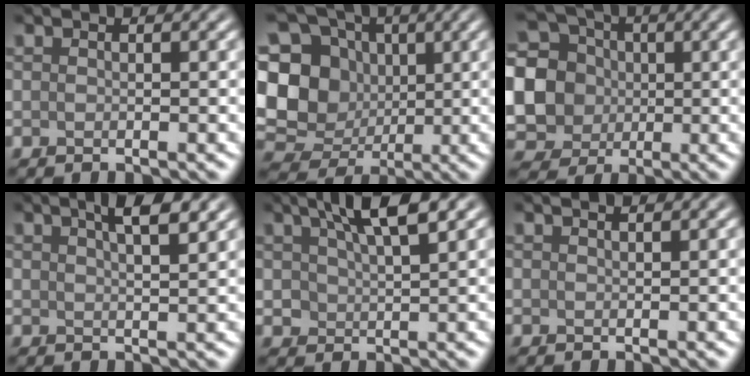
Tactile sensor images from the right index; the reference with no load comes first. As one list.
[{"total": 12.0, "force": [0.7, 10.5, 5.8], "torque": [-0.133, 0.019, -0.014]}, {"total": 14.6, "force": [-0.1, 13.5, 5.4], "torque": [-0.162, 0.007, -0.025]}, {"total": 3.5, "force": [2.2, 1.0, 2.6], "torque": [-0.033, 0.011, 0.027]}, {"total": 4.9, "force": [3.0, 1.7, 3.6], "torque": [-0.066, 0.011, 0.053]}, {"total": 0.9, "force": [0.8, 0.1, 0.5], "torque": [-0.007, 0.000, 0.010]}]